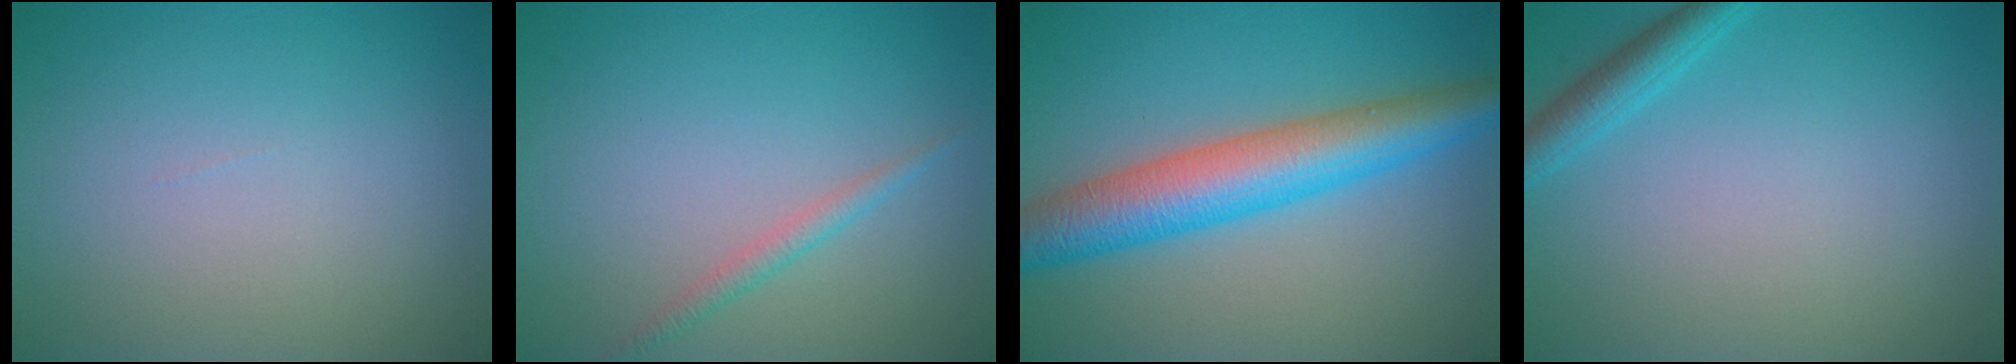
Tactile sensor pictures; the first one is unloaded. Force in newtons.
{"total": 1.3, "press": 1.3, "slide": 0.0}
{"total": 7.5, "press": 7.5, "slide": 0.1}
{"total": 2.3, "press": 2.2, "slide": 0.2}